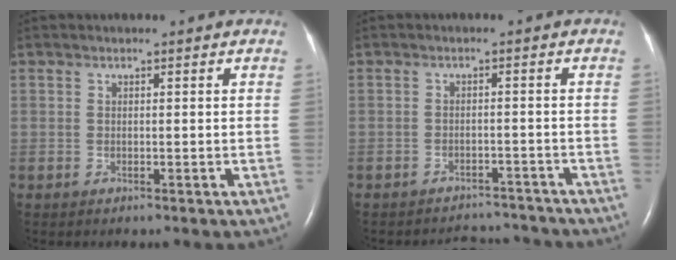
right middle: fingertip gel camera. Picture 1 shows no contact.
{"total": 6.5, "force": [-6.3, 1.5, -0.4], "torque": [0.005, 0.012, -0.077]}